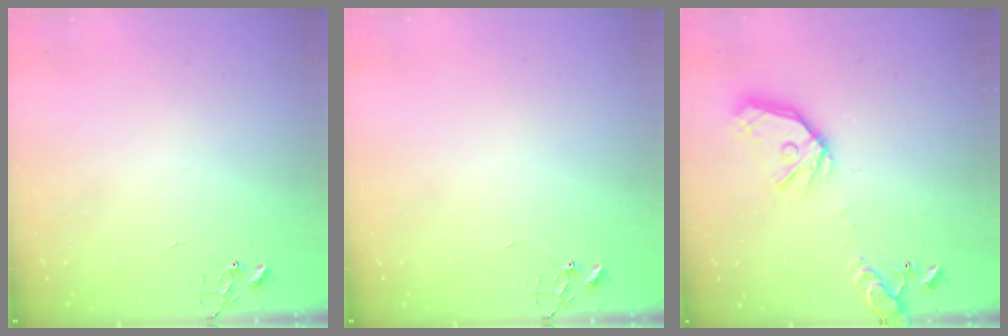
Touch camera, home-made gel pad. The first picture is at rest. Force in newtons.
{"total": 0.0}
{"total": 16.8, "press": 16.6, "slide": 2.9}